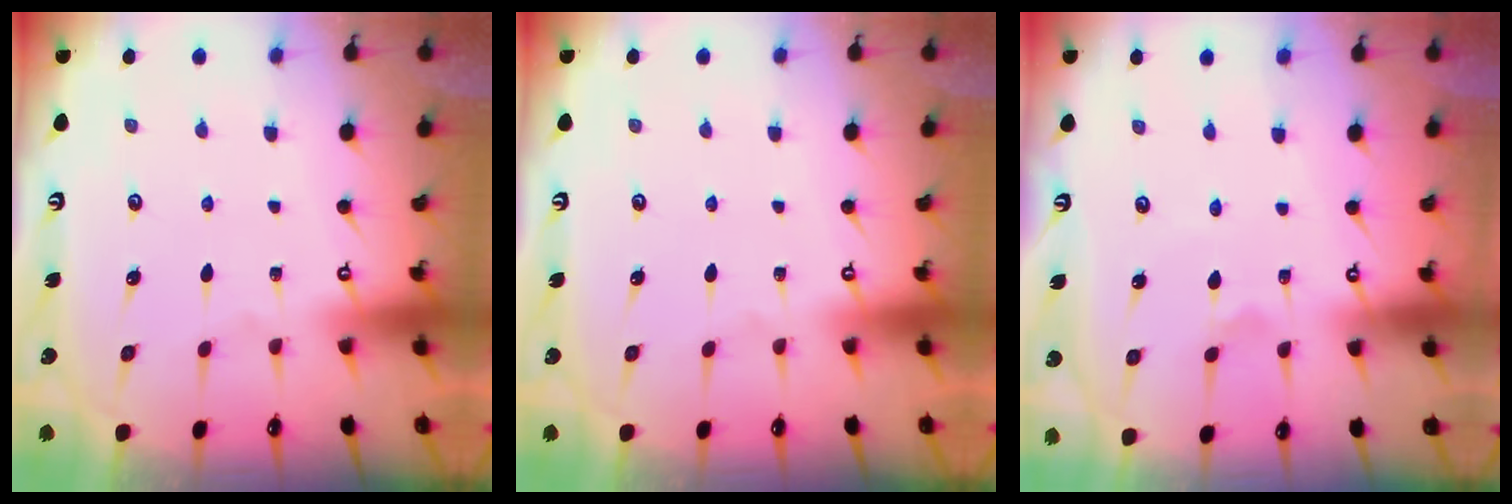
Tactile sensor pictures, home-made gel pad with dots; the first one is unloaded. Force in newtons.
{"total": 0.0}
{"total": 1.8, "press": 1.8, "slide": 0.4}